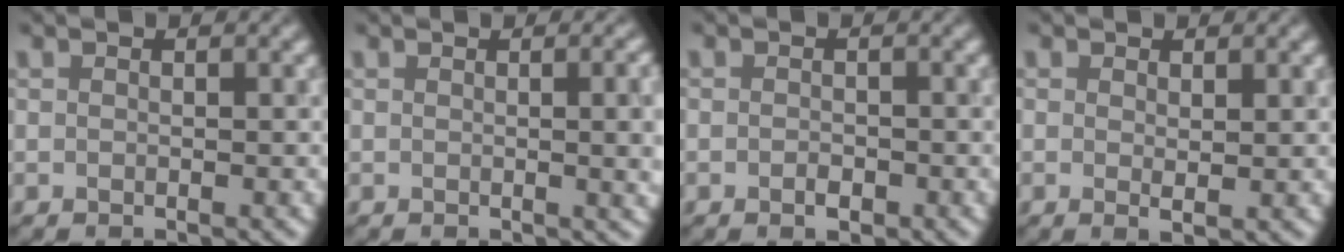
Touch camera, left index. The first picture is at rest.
{"total": 5.7, "force": [0.2, 2.6, 5.0], "torque": [-0.020, 0.015, -0.003]}
{"total": 0.8, "force": [-0.4, 0.4, 0.5], "torque": [-0.010, 0.002, -0.008]}
{"total": 1.1, "force": [0.4, 0.2, 0.9], "torque": [-0.018, 0.002, 0.008]}